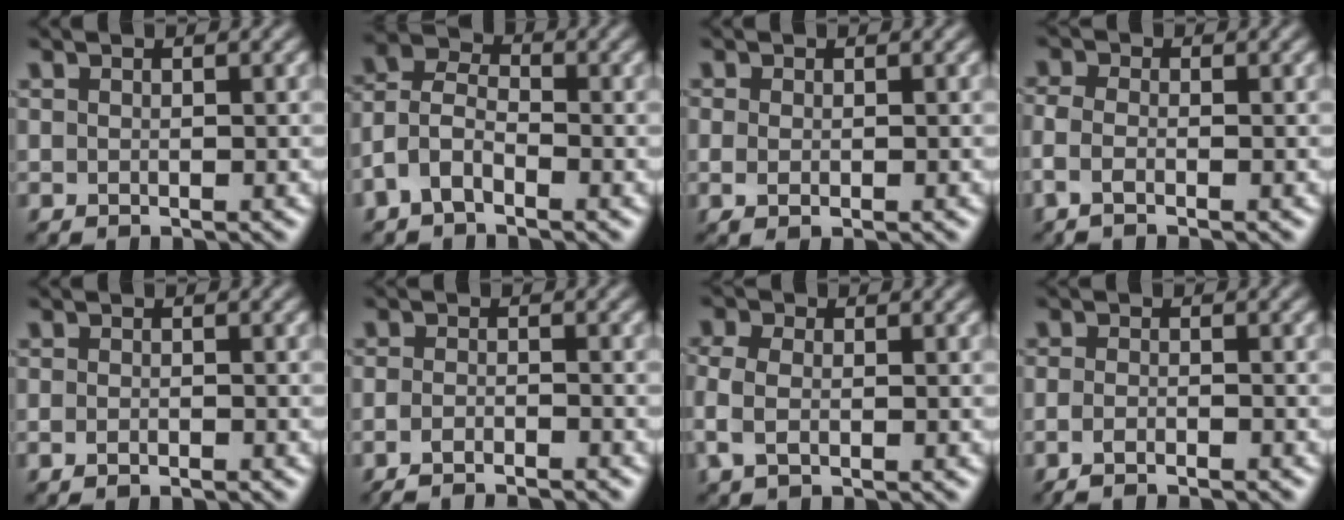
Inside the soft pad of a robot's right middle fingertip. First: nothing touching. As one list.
[{"total": 4.1, "force": [-2.1, 2.3, 2.6], "torque": [-0.059, 0.011, -0.056]}, {"total": 1.4, "force": [-0.3, 0.5, 1.3], "torque": [-0.026, -0.007, -0.004]}, {"total": 2.2, "force": [-1.0, 0.8, 1.8], "torque": [-0.047, -0.009, -0.026]}, {"total": 1.1, "force": [-0.6, 0.4, 0.9], "torque": [-0.017, -0.003, -0.012]}, {"total": 2.7, "force": [-2.0, 0.6, 1.6], "torque": [-0.023, -0.003, -0.040]}, {"total": 2.7, "force": [-0.4, 1.7, 2.1], "torque": [-0.061, -0.004, -0.008]}, {"total": 2.2, "force": [-1.4, 0.6, 1.5], "torque": [-0.022, -0.006, -0.030]}]